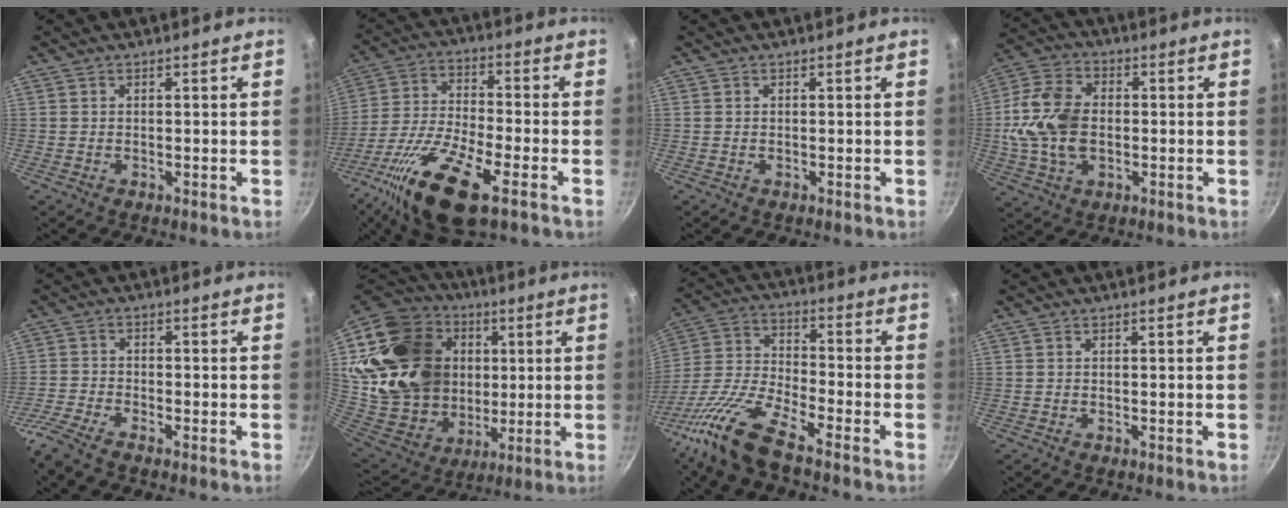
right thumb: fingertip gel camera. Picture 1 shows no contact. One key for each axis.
{"total": 17.1, "fx": -8.6, "fy": 4.9, "fz": 13.9, "tx": -0.264, "ty": 0.021, "tz": -0.171}
{"total": 0.0}
{"total": 13.5, "fx": -0.6, "fy": 9.2, "fz": 9.9, "tx": -0.184, "ty": 0.015, "tz": -0.021}
{"total": 4.8, "fx": -4.0, "fy": 0.6, "fz": 2.7, "tx": -0.078, "ty": 0.015, "tz": -0.091}
{"total": 30.3, "fx": 6.3, "fy": 24.0, "fz": 17.4, "tx": -0.303, "ty": 0.011, "tz": 0.136}
{"total": 15.0, "fx": -10.3, "fy": 3.7, "fz": 10.3, "tx": -0.218, "ty": 0.051, "tz": -0.220}
{"total": 0.0}